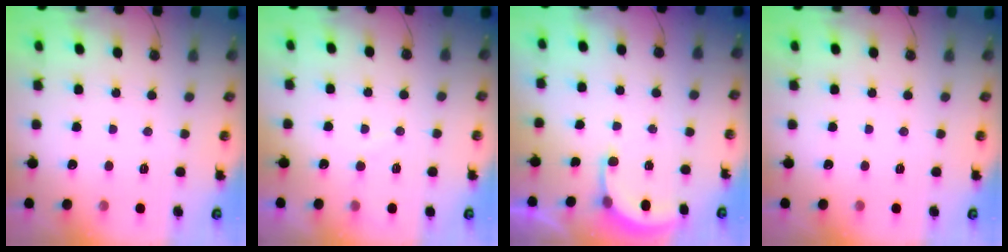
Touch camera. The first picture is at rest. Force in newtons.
{"total": 3.0, "press": 3.0, "slide": 0.2}
{"total": 2.9, "press": 2.9, "slide": 0.2}
{"total": 0.0}